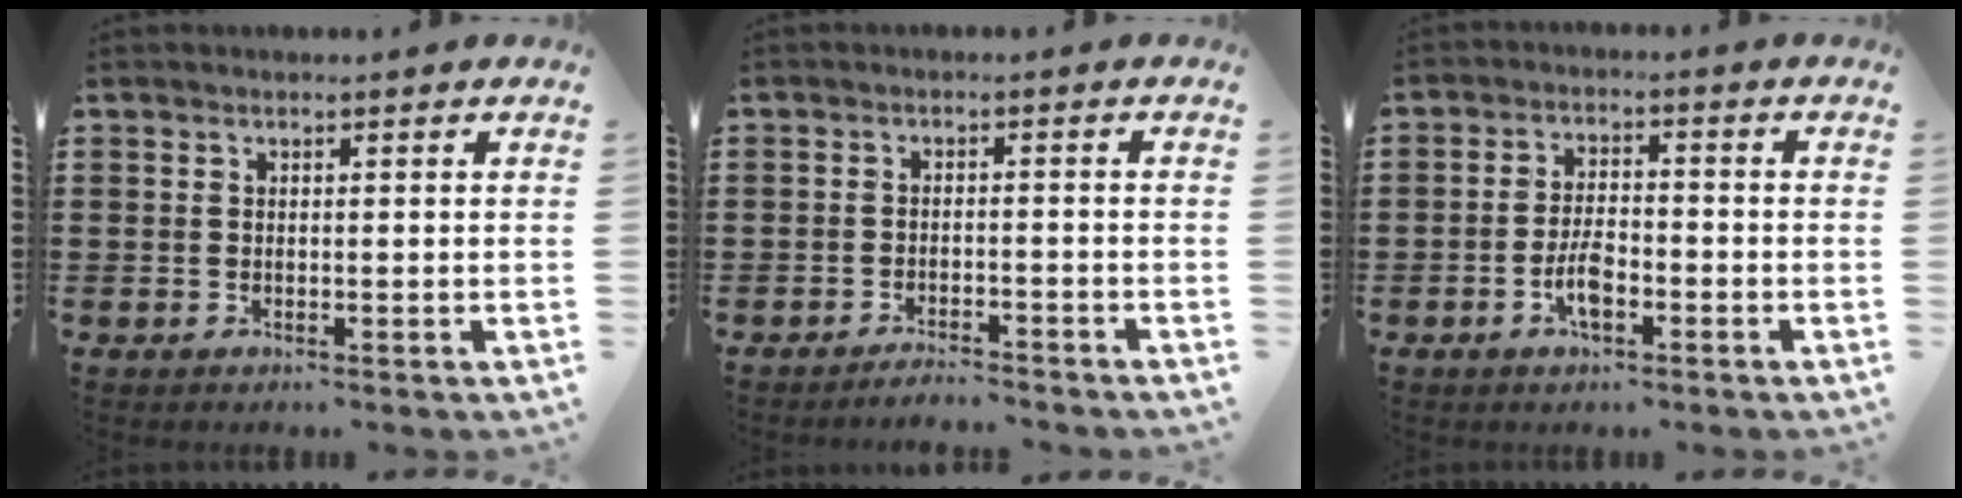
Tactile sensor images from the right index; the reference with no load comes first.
{"total": 2.5, "force": [-2.5, 0.0, 0.3], "torque": [-0.009, 0.001, -0.051]}
{"total": 4.7, "force": [-2.0, 2.0, 3.7], "torque": [-0.085, 0.001, -0.043]}